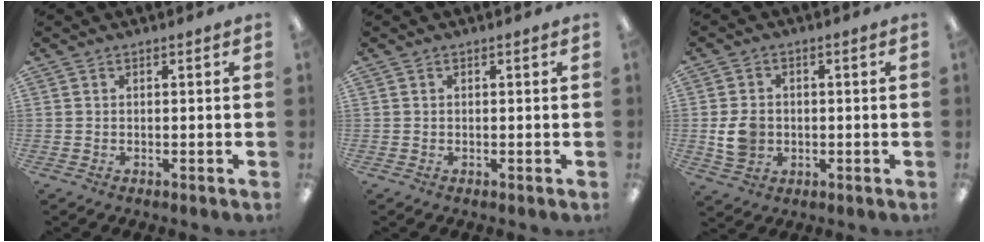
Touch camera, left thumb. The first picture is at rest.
{"total": 0.0}
{"total": 6.3, "force": [-0.7, 5.1, 3.6], "torque": [-0.061, 0.002, -0.012]}